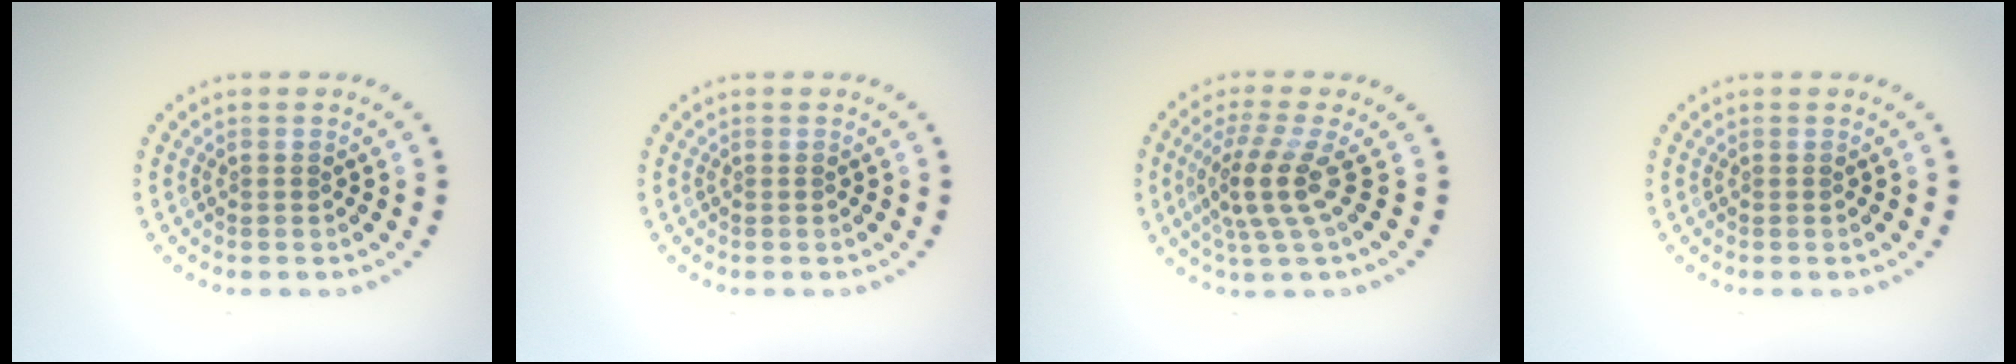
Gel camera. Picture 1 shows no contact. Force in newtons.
{"total": 0.0}
{"total": 3.7, "press": 2.6, "slide": 2.6}
{"total": 0.0}